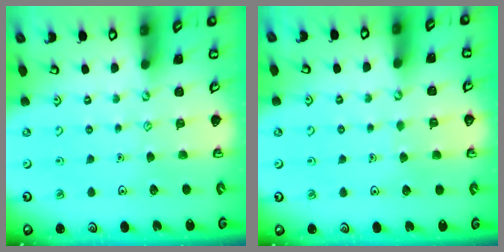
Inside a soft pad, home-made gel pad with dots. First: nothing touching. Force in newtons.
{"total": 3.2, "press": 3.2, "slide": 0.3}